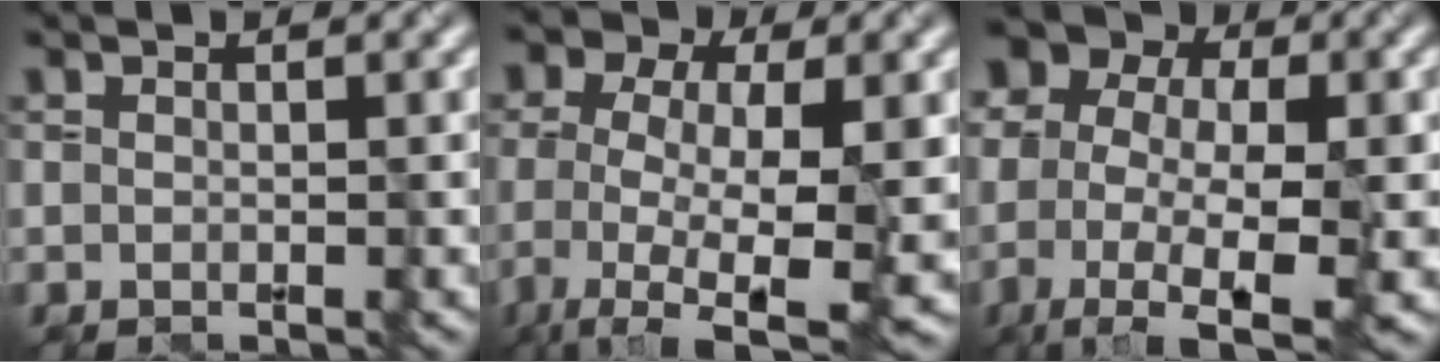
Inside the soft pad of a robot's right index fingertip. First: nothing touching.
{"total": 10.1, "force": [-2.5, 5.1, 8.4], "torque": [-0.152, -0.004, -0.048]}
{"total": 11.2, "force": [-2.4, 6.3, 8.9], "torque": [-0.152, 0.004, -0.039]}